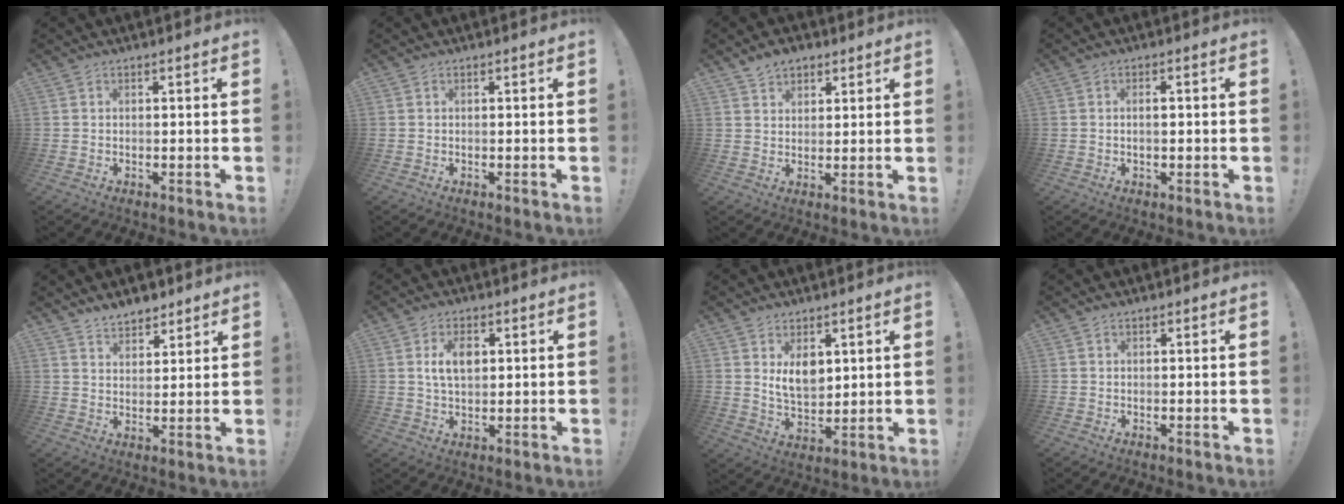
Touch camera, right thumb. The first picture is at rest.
{"total": 0.0}
{"total": 5.2, "force": [3.8, 3.4, 1.2], "torque": [-0.015, -0.017, 0.069]}
{"total": 1.7, "force": [-0.1, 0.8, 1.6], "torque": [-0.016, -0.001, -0.006]}
{"total": 6.0, "force": [5.4, 2.6, 0.9], "torque": [-0.006, -0.038, 0.100]}
{"total": 7.4, "force": [2.0, 4.8, 5.4], "torque": [-0.080, 0.001, 0.033]}
{"total": 8.5, "force": [4.1, 5.8, 4.7], "torque": [-0.070, -0.022, 0.079]}
{"total": 0.0}